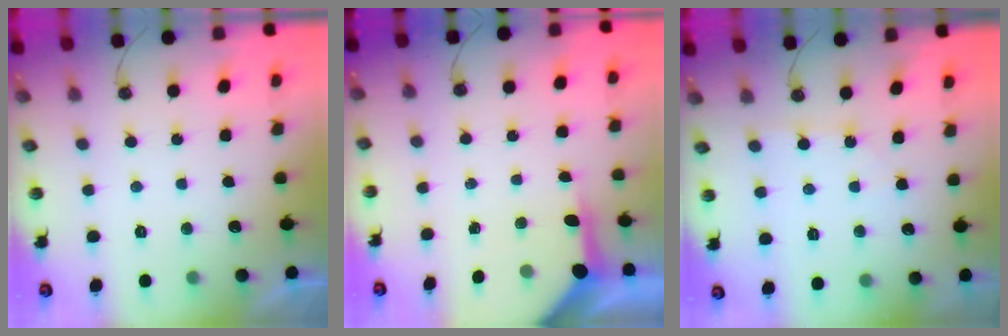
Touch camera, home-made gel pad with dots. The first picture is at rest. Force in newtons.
{"total": 6.3, "press": 6.2, "slide": 0.6}
{"total": 3.5, "press": 3.5, "slide": 0.5}